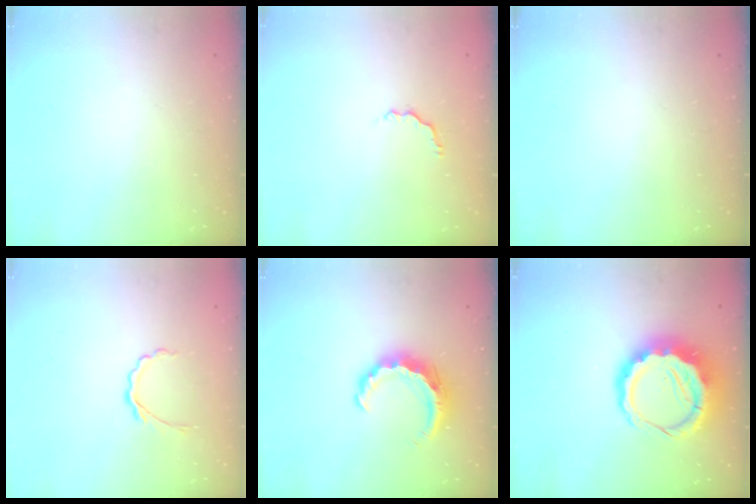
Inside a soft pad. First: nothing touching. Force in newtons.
{"total": 3.1, "press": 3.0, "slide": 0.6}
{"total": 0.0}
{"total": 3.9, "press": 3.7, "slide": 1.2}
{"total": 8.8, "press": 8.7, "slide": 1.3}
{"total": 13.6, "press": 13.3, "slide": 2.8}